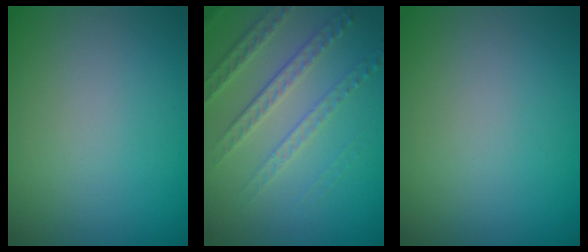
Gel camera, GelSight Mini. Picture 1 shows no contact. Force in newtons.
{"total": 3.7, "press": 3.1, "slide": 1.9}
{"total": 0.0}